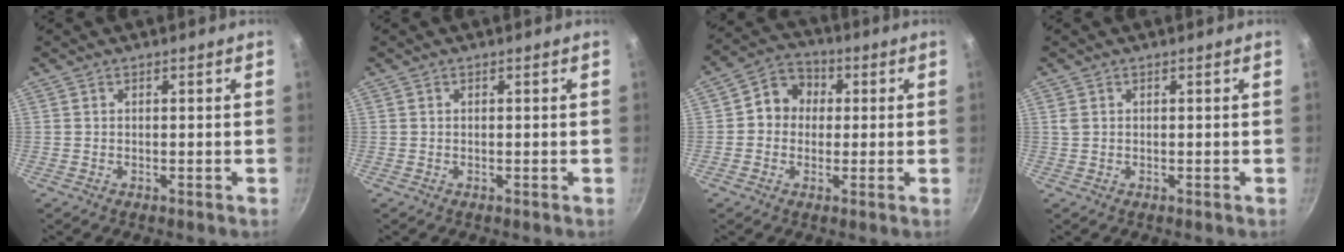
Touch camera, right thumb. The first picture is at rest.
{"total": 0.0}
{"total": 7.7, "force": [0.7, 6.8, 3.4], "torque": [-0.016, 0.018, -0.006]}
{"total": 1.1, "force": [0.4, 0.8, 0.6], "torque": [-0.013, 0.003, 0.008]}